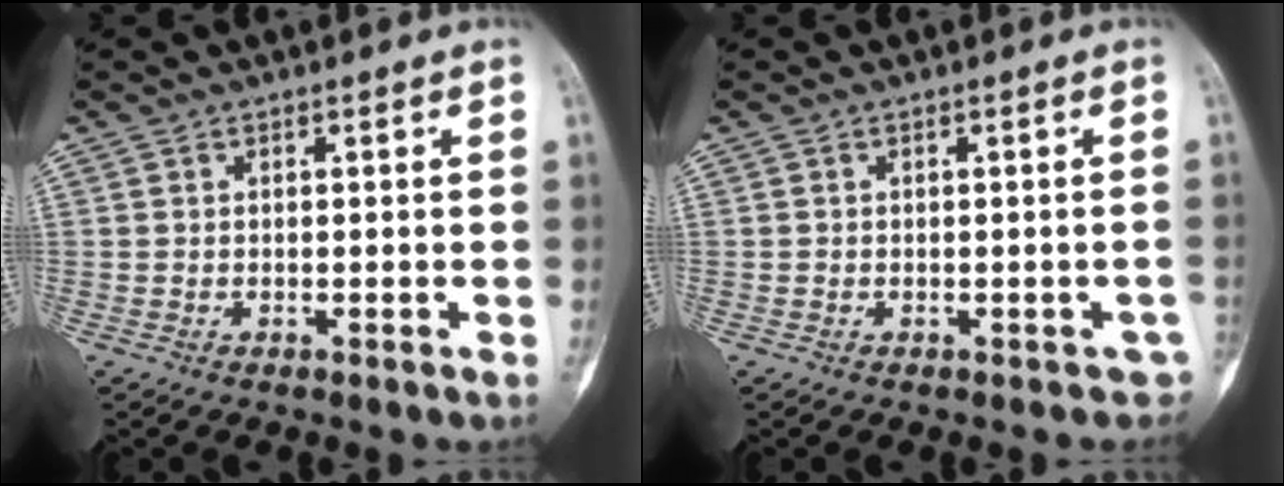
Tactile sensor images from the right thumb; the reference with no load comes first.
{"total": 2.2, "force": [-0.9, 1.7, 1.1], "torque": [0.002, 0.010, -0.007]}